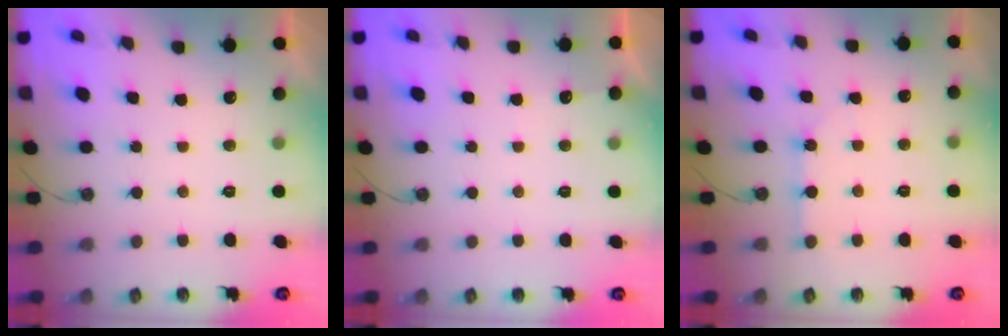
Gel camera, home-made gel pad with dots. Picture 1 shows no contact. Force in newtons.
{"total": 2.8, "press": 2.8, "slide": 0.4}
{"total": 2.8, "press": 2.8, "slide": 0.2}